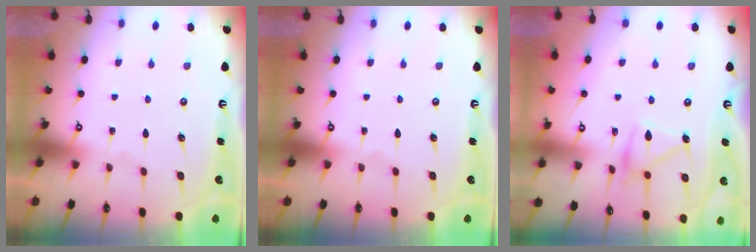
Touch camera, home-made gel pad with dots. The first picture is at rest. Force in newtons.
{"total": 0.0}
{"total": 12.8, "press": 12.8, "slide": 1.0}